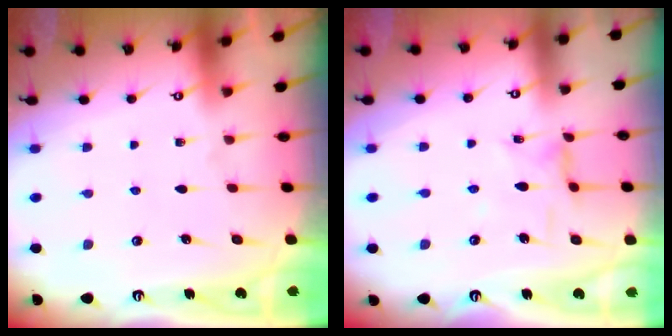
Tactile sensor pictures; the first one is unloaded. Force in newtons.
{"total": 2.8, "press": 2.8, "slide": 0.3}